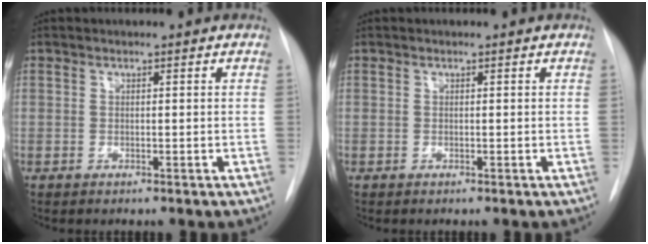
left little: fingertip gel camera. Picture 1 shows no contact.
{"total": 0.0}